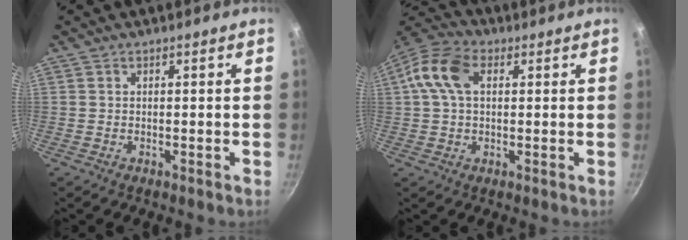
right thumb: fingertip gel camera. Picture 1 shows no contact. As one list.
[{"total": 10.1, "force": [2.3, 6.6, 7.3], "torque": [-0.131, 0.019, 0.028]}]